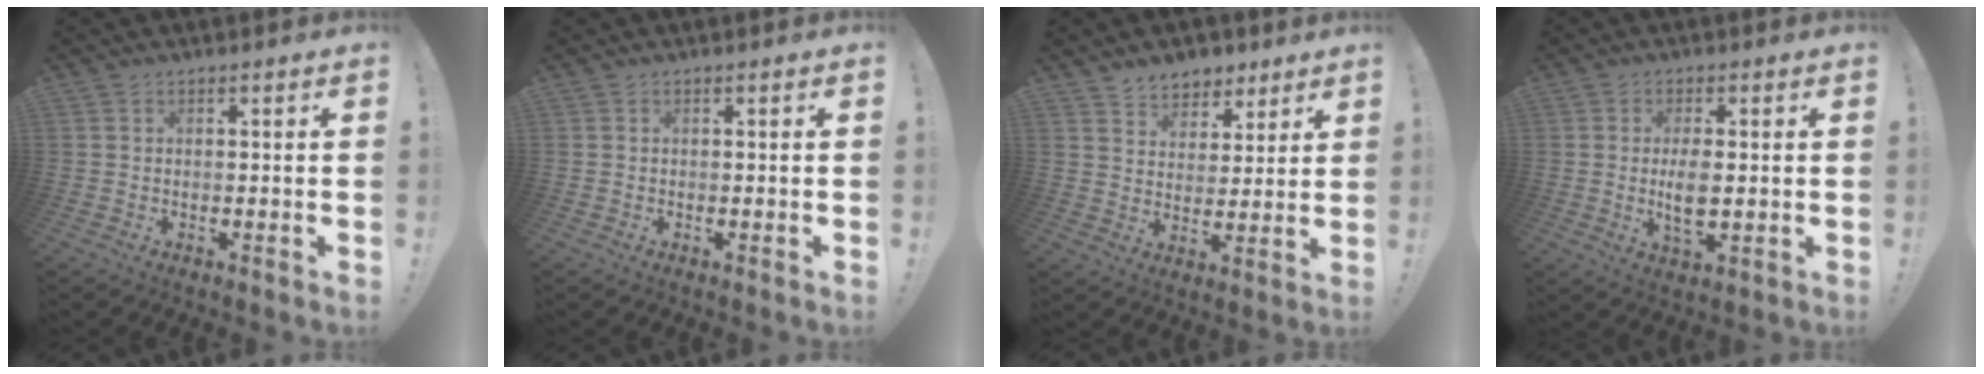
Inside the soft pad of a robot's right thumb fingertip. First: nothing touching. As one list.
[{"total": 0.0}, {"total": 7.3, "force": [5.4, 4.8, 0.6], "torque": [-0.005, -0.047, 0.105]}, {"total": 6.3, "force": [-0.2, 3.5, 5.2], "torque": [-0.083, -0.004, -0.007]}]